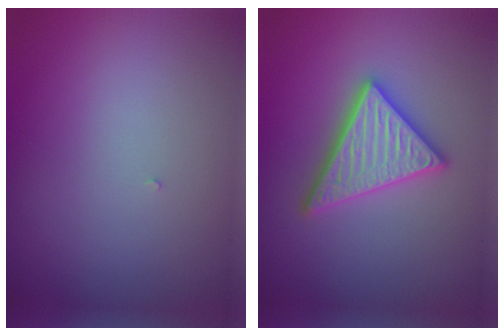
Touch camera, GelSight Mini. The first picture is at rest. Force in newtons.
{"total": 4.8, "press": 4.8, "slide": 0.7}